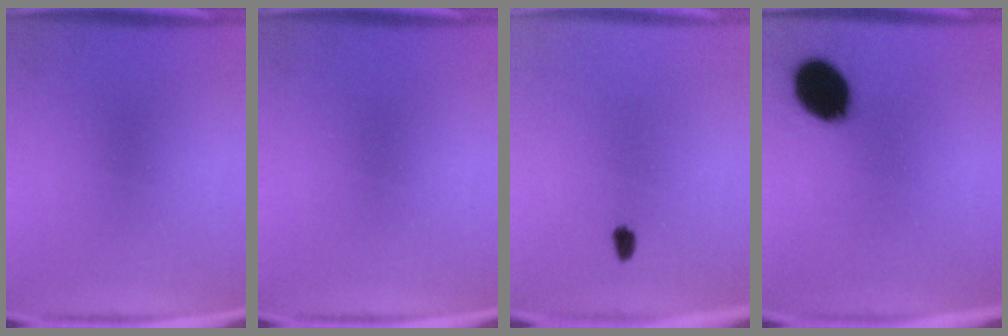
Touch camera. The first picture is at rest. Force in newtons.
{"total": 0.0}
{"total": 1.4}
{"total": 13.0}